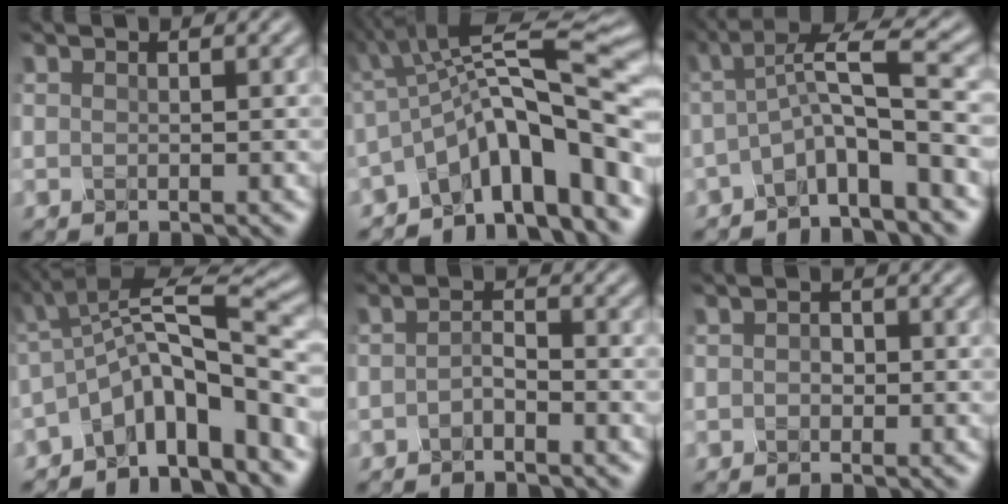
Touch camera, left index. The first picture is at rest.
{"total": 10.0, "force": [-3.7, 2.6, 8.9], "torque": [-0.116, 0.017, -0.082]}
{"total": 4.9, "force": [-1.7, 0.8, 4.5], "torque": [-0.076, 0.012, -0.046]}
{"total": 8.1, "force": [-4.0, 2.0, 6.7], "torque": [-0.093, 0.018, -0.087]}
{"total": 1.7, "force": [-1.5, 0.5, 0.6], "torque": [-0.015, 0.003, -0.034]}
{"total": 1.4, "force": [-0.6, 1.1, 0.7], "torque": [-0.013, 0.003, -0.017]}